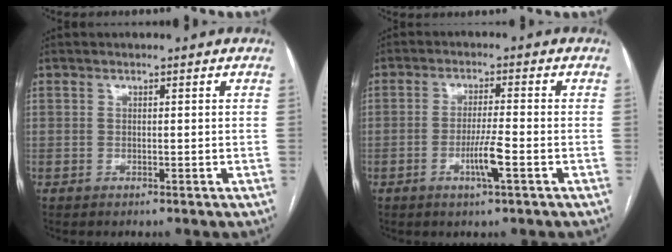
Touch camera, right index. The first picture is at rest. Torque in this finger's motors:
{"motor_torque": [1.43, -0.15, 0.59, 0.18]}